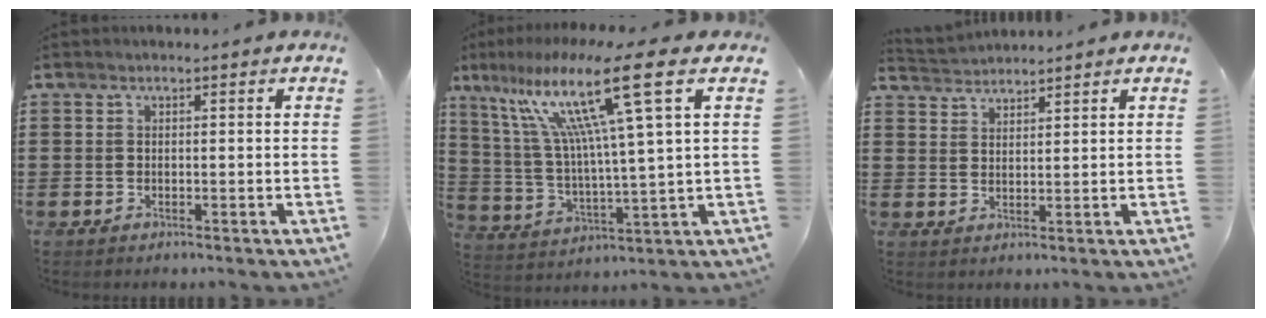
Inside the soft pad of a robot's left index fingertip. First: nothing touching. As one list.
[{"total": 17.1, "force": [8.6, 1.1, 14.7], "torque": [-0.313, -0.026, 0.123]}, {"total": 2.3, "force": [2.3, 0.2, -0.4], "torque": [0.000, -0.001, 0.043]}]